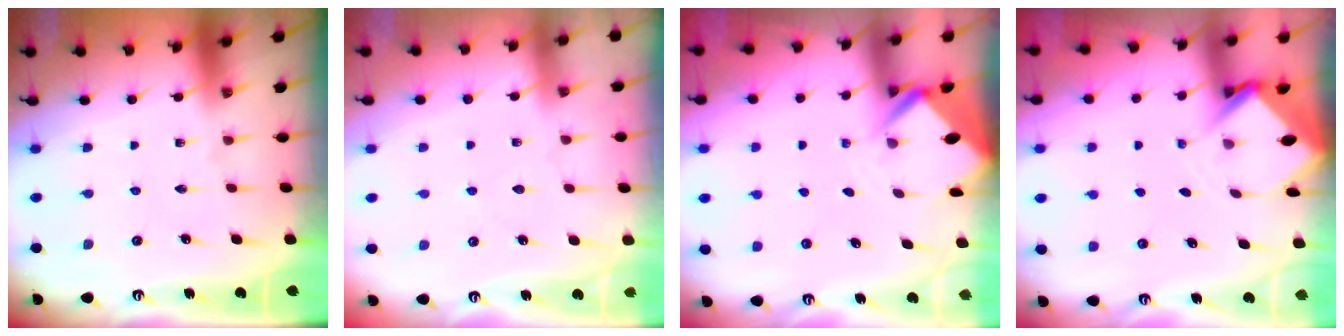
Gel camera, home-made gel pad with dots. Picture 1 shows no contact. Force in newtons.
{"total": 4.4, "press": 4.3, "slide": 0.7}
{"total": 3.1, "press": 3.1, "slide": 0.1}
{"total": 2.9, "press": 2.9, "slide": 0.2}